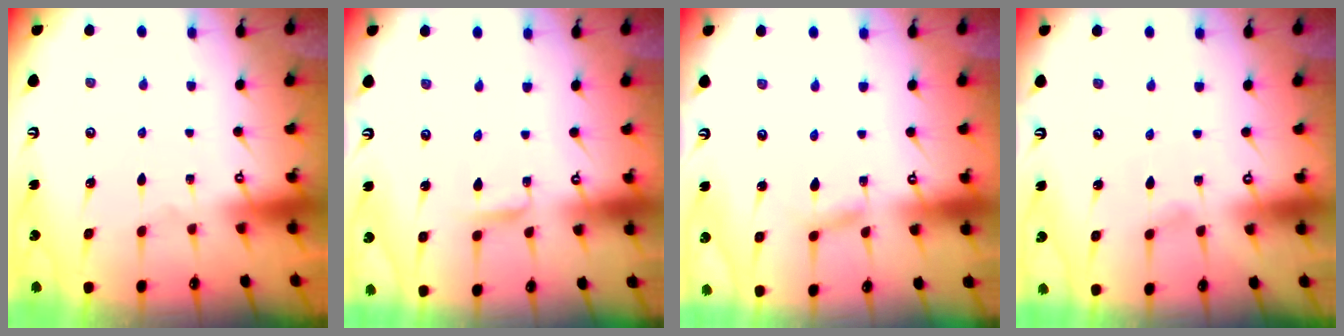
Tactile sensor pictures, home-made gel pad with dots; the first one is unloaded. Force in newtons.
{"total": 2.6, "press": 2.5, "slide": 0.3}
{"total": 2.3, "press": 2.3, "slide": 0.1}
{"total": 1.7, "press": 1.7, "slide": 0.2}